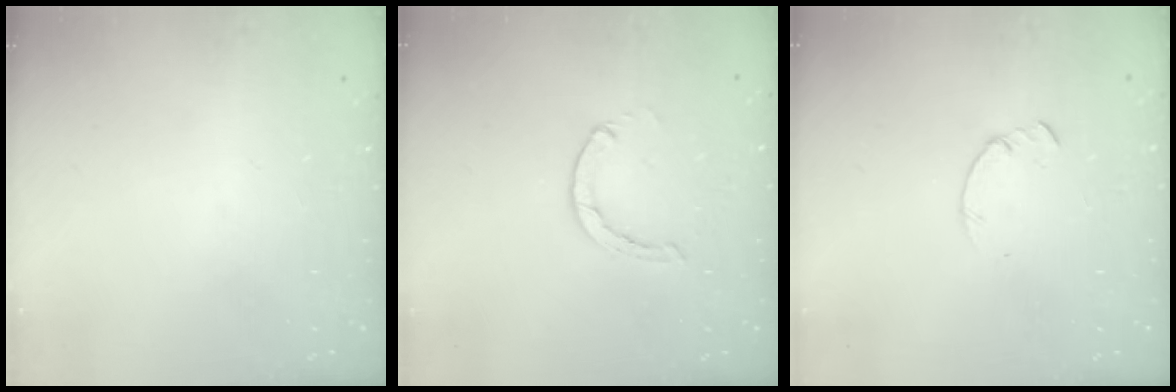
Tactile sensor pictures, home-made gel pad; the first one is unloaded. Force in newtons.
{"total": 1.3, "press": 1.3, "slide": 0.3}
{"total": 0.7, "press": 0.6, "slide": 0.2}